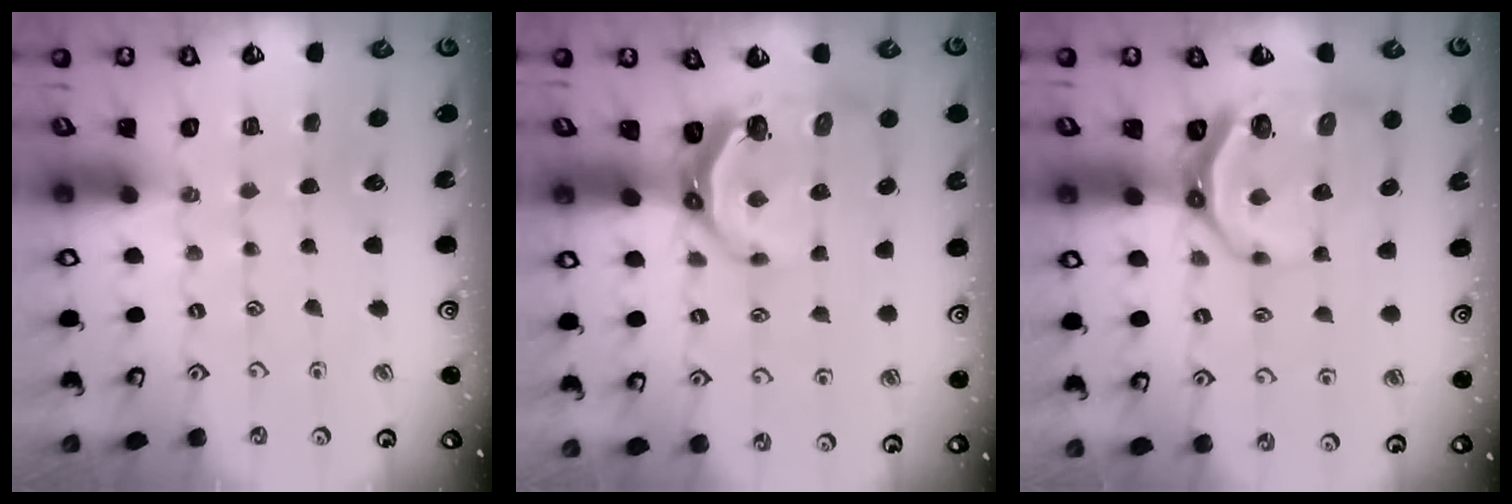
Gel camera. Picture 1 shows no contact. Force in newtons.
{"total": 7.8, "press": 6.7, "slide": 3.9}
{"total": 10.3, "press": 9.6, "slide": 3.9}